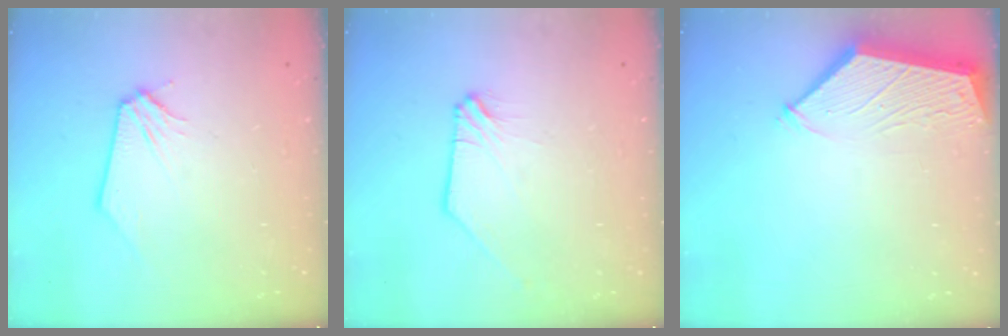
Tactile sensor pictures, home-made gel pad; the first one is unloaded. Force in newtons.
{"total": 0.9, "press": 0.8, "slide": 0.2}
{"total": 3.8, "press": 3.8, "slide": 0.6}